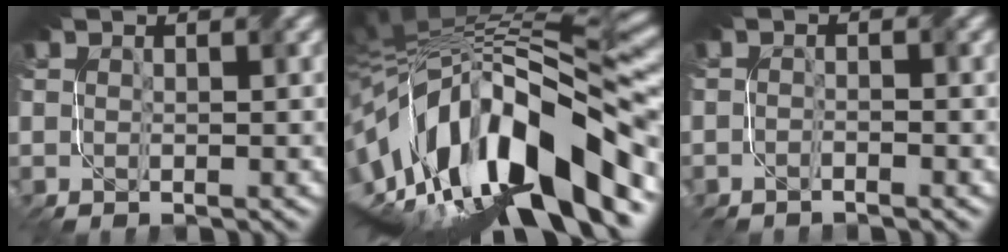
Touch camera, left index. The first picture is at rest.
{"total": 15.9, "force": [-3.2, 5.7, 14.5], "torque": [-0.240, 0.034, -0.060]}
{"total": 1.1, "force": [-1.1, 0.0, -0.1], "torque": [0.008, 0.001, -0.020]}